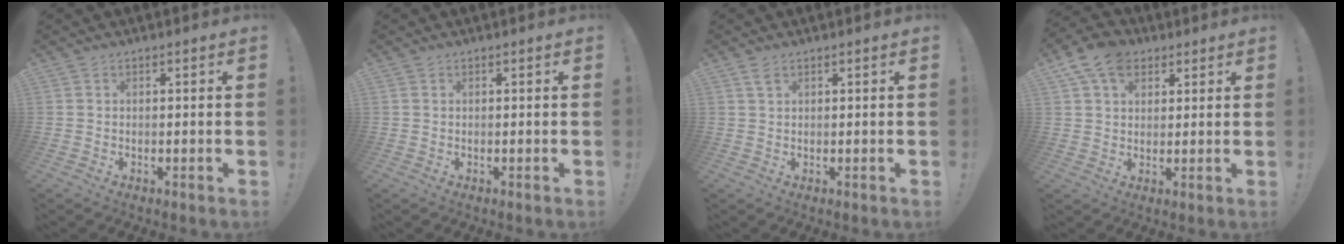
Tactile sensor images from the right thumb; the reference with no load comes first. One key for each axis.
{"total": 0.0}
{"total": 2.2, "fx": 1.4, "fy": 0.9, "fz": 1.5, "tx": -0.023, "ty": -0.003, "tz": 0.024}
{"total": 10.6, "fx": 5.3, "fy": 7.3, "fz": 5.5, "tx": -0.094, "ty": -0.011, "tz": 0.103}